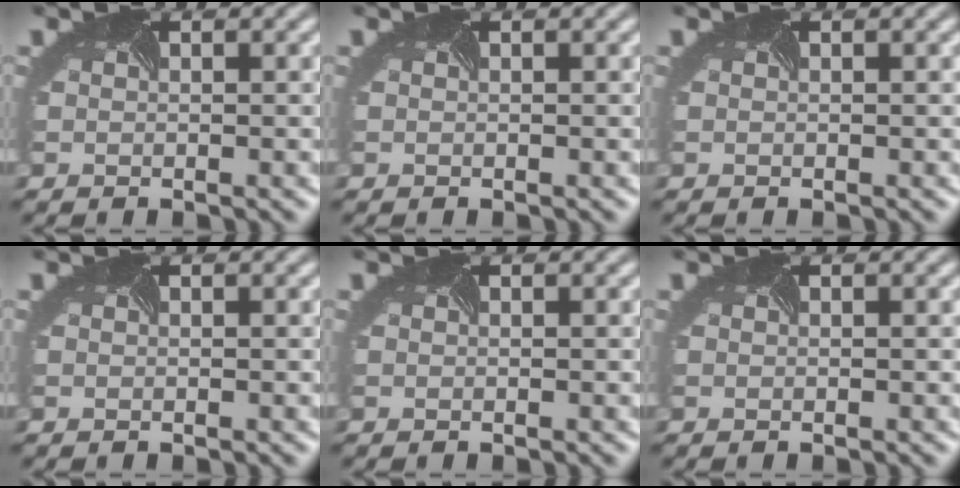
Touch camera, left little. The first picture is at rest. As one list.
[{"total": 0.0}, {"total": 0.0}, {"total": 0.0}, {"total": 0.0}, {"total": 0.0}]